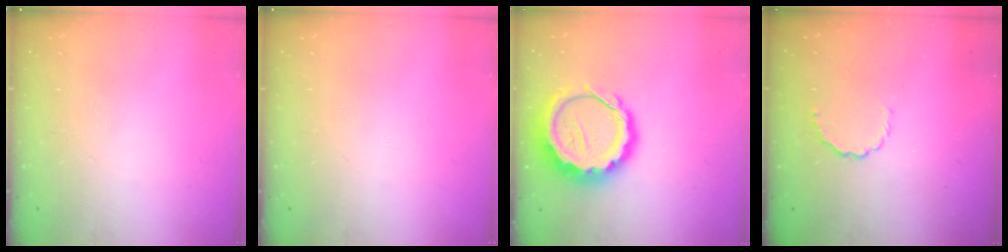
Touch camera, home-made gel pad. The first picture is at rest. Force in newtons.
{"total": 0.0}
{"total": 13.8, "press": 13.6, "slide": 2.6}
{"total": 3.9, "press": 3.7, "slide": 1.3}